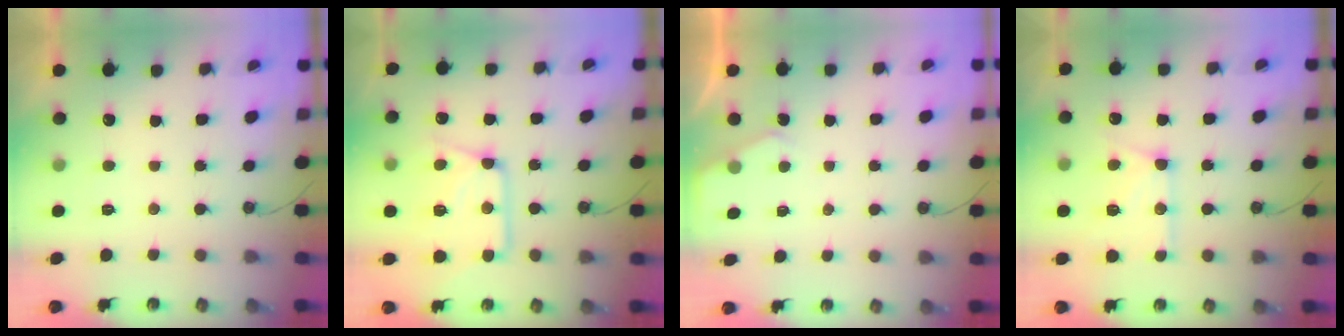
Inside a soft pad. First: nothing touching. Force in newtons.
{"total": 14.8, "press": 14.8, "slide": 1.0}
{"total": 3.0, "press": 2.9, "slide": 0.5}
{"total": 13.0, "press": 12.9, "slide": 1.3}